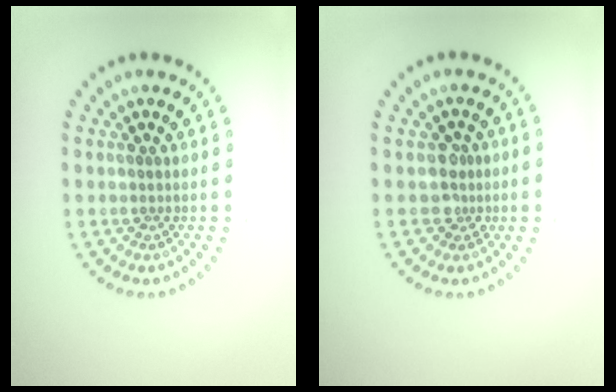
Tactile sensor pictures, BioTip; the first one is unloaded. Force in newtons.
{"total": 1.9, "press": 1.5, "slide": 1.1}